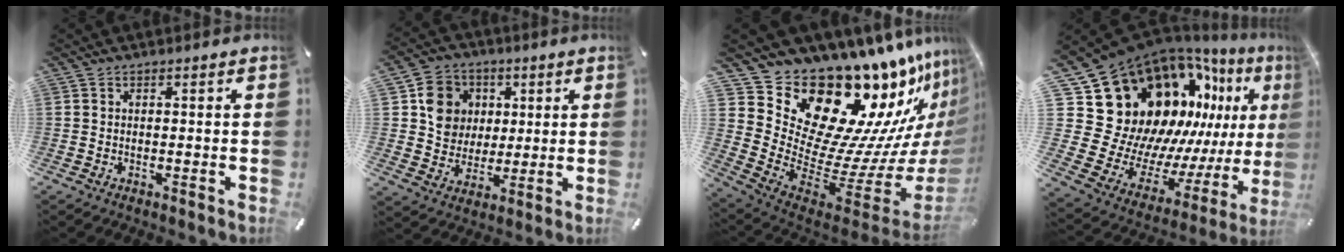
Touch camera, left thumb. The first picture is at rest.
{"total": 10.9, "force": [2.6, 10.0, 3.5], "torque": [-0.048, 0.002, 0.056]}
{"total": 22.8, "force": [16.7, 12.0, 9.9], "torque": [-0.132, -0.200, 0.332]}
{"total": 24.0, "force": [10.6, 18.5, 11.1], "torque": [-0.139, -0.162, 0.258]}